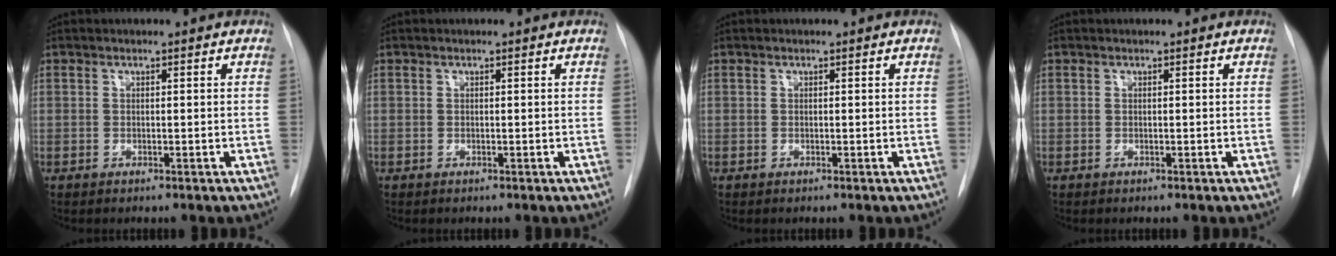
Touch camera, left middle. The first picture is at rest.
{"total": 0.0}
{"total": 0.0}
{"total": 0.0}